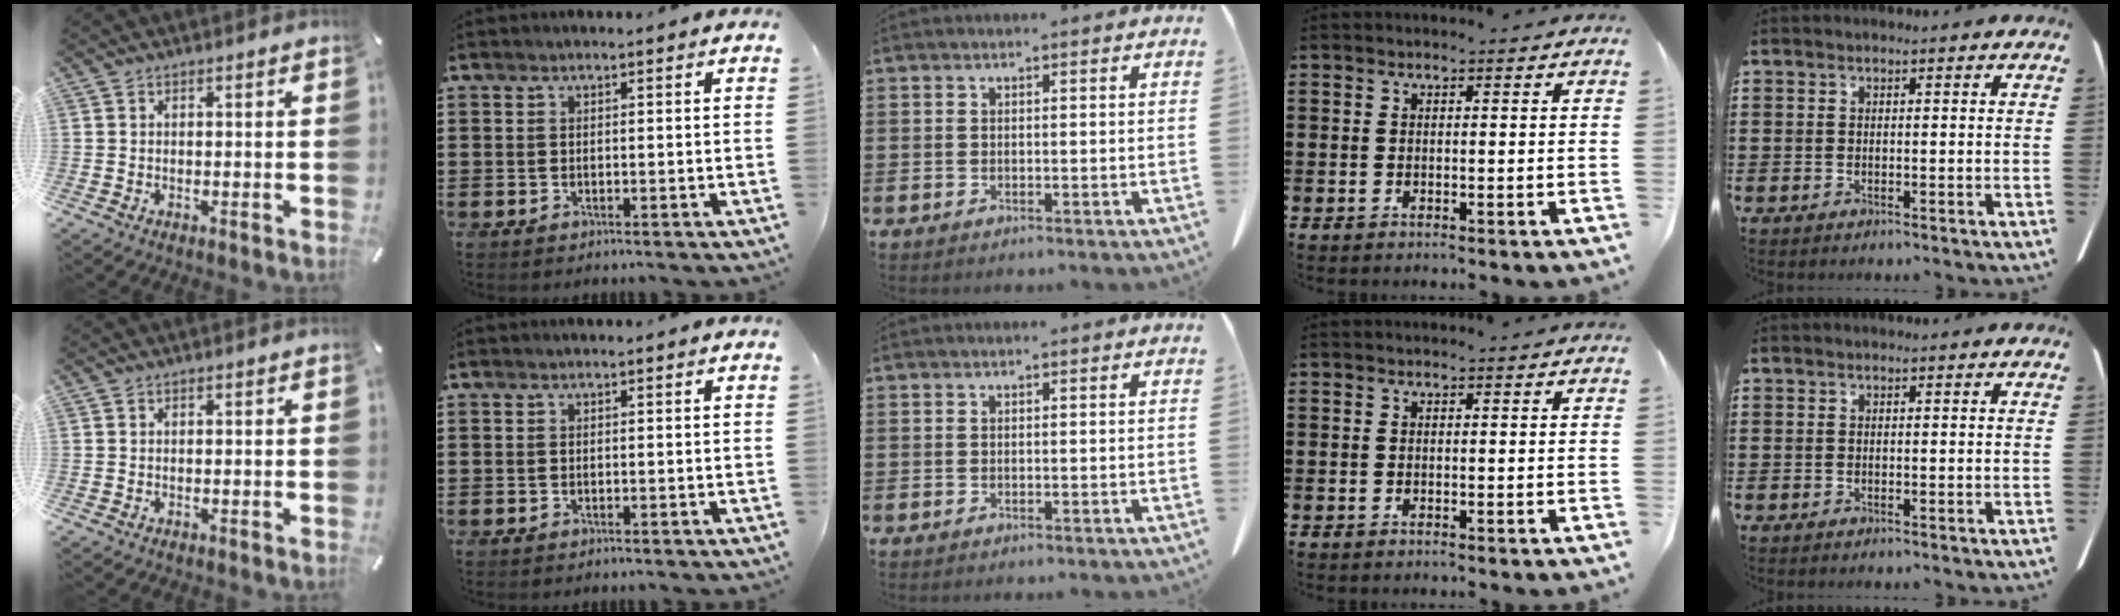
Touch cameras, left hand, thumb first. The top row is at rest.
{}